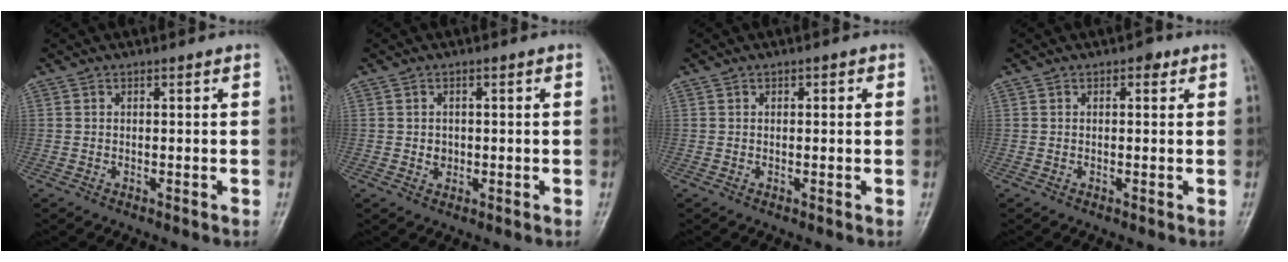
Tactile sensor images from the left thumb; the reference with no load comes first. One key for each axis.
{"total": 1.4, "fx": -0.2, "fy": 1.3, "fz": 0.4, "tx": -0.001, "ty": 0.002, "tz": -0.001}
{"total": 1.2, "fx": 0.4, "fy": 0.7, "fz": 0.9, "tx": -0.007, "ty": 0.001, "tz": 0.003}
{"total": 1.5, "fx": 0.7, "fy": 1.0, "fz": 1.0, "tx": -0.003, "ty": 0.001, "tz": 0.005}